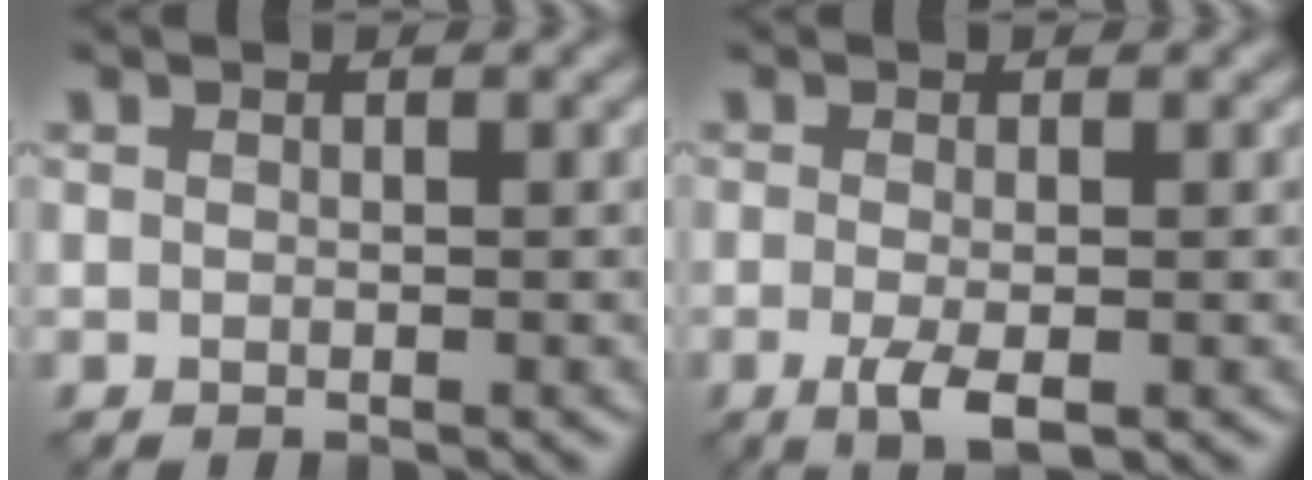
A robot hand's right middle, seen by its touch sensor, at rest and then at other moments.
{"total": 2.7, "force": [-1.0, 0.8, 2.4], "torque": [-0.050, -0.008, -0.019]}